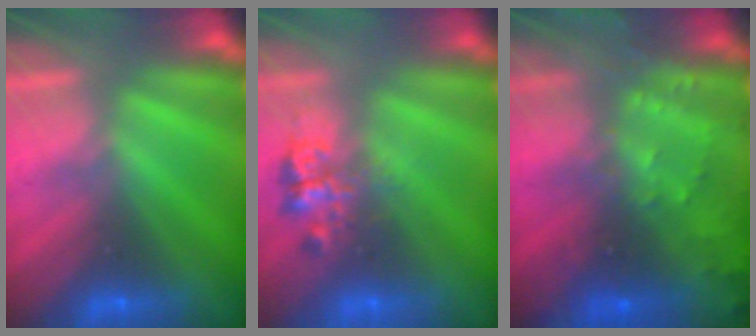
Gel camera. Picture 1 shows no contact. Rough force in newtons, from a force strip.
{"total": 2.4}
{"total": 7.6}